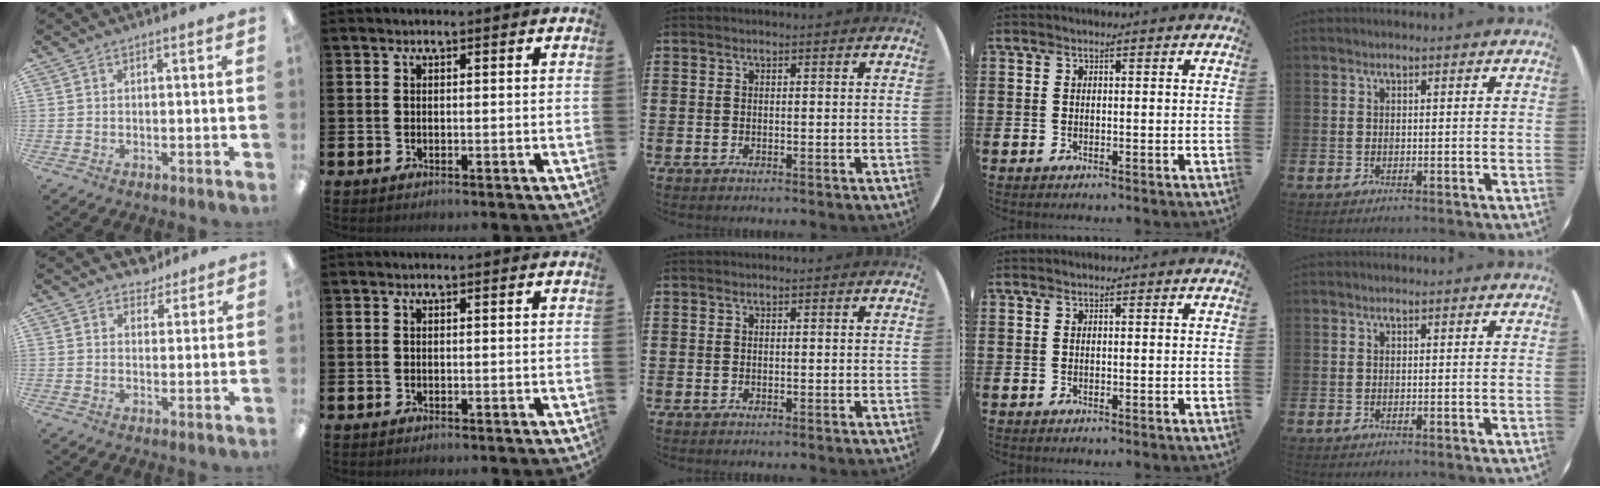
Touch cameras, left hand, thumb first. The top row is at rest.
{"thumb": {"total": 4.1, "force": [3.5, 2.2, 0.3], "torque": [-0.001, -0.016, 0.062]}}